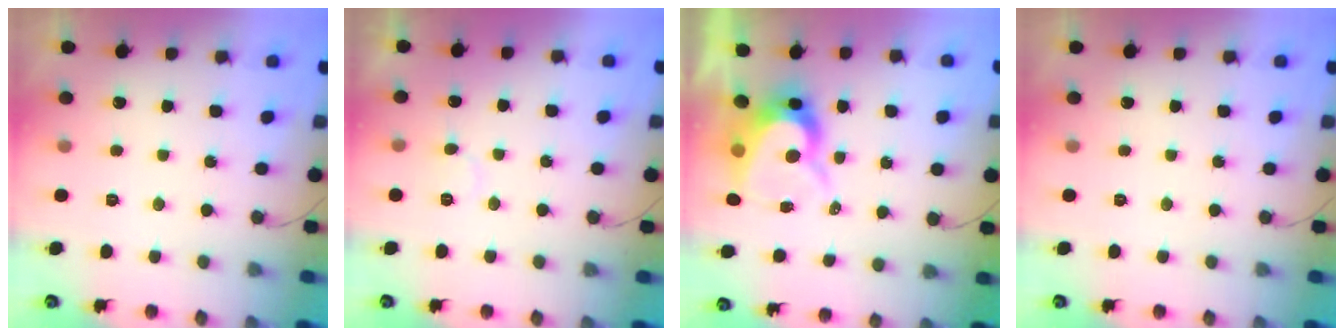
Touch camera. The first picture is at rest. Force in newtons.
{"total": 5.7, "press": 5.6, "slide": 0.6}
{"total": 9.6, "press": 9.6, "slide": 0.7}
{"total": 0.0}